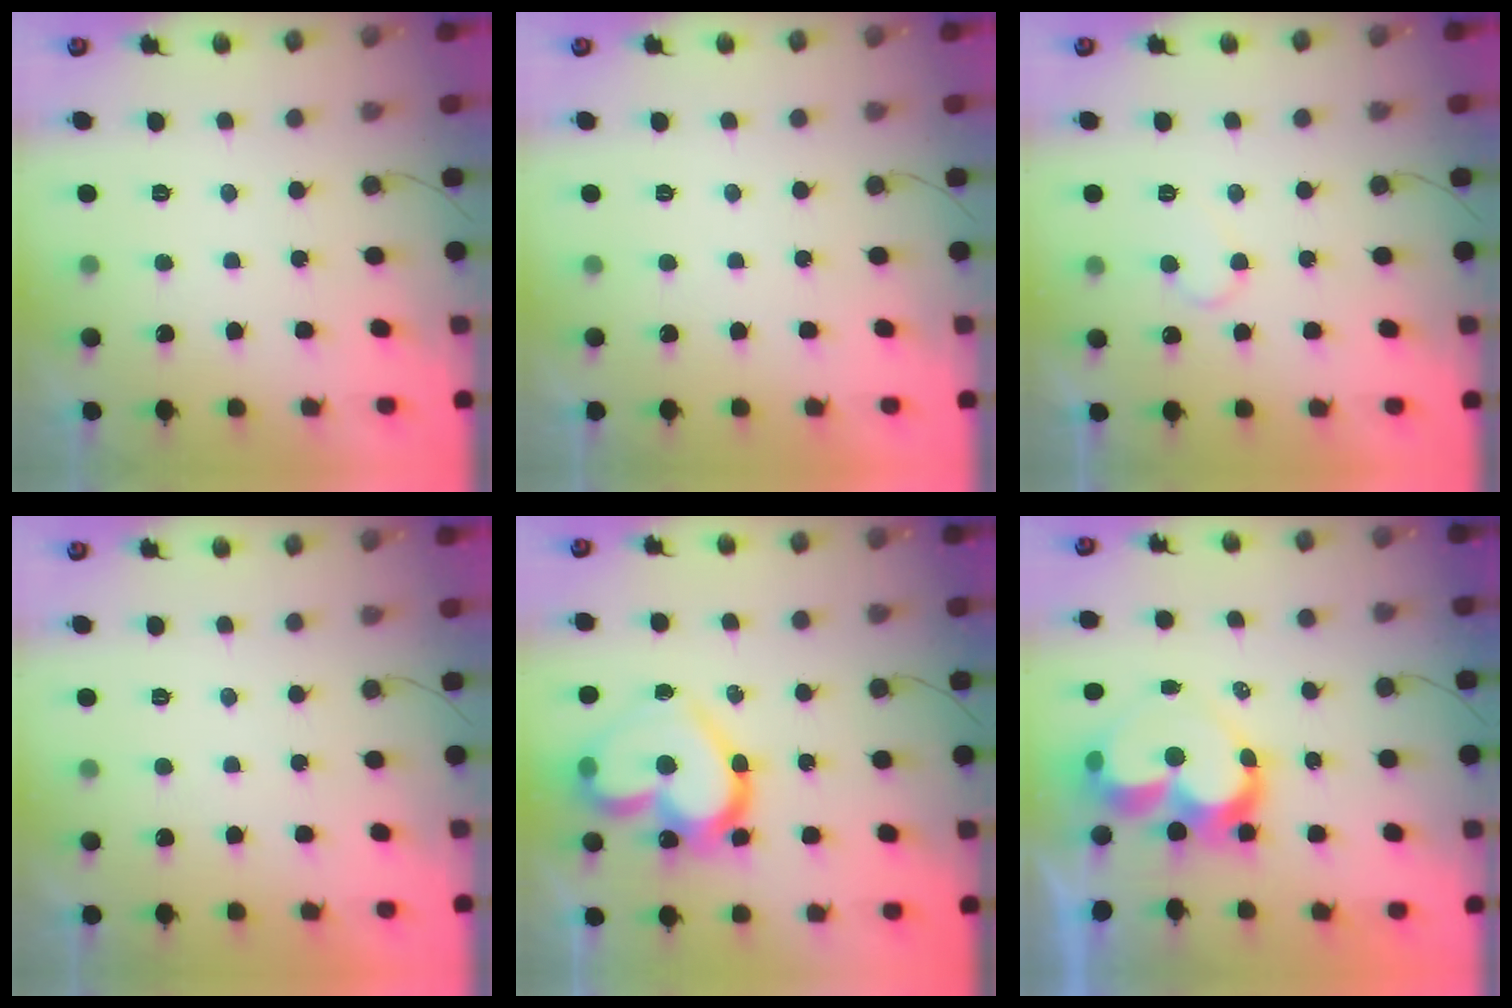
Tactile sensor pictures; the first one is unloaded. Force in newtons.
{"total": 1.8, "press": 1.8, "slide": 0.0}
{"total": 6.7, "press": 6.6, "slide": 0.6}
{"total": 1.9, "press": 1.9, "slide": 0.1}
{"total": 20.6, "press": 20.6, "slide": 1.8}
{"total": 11.5, "press": 11.4, "slide": 0.8}